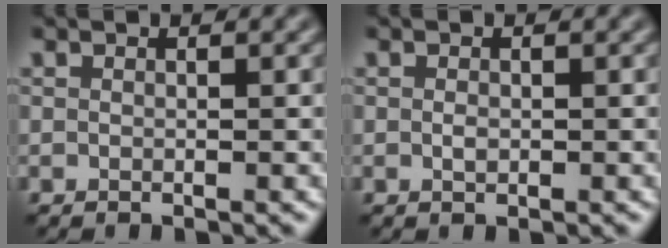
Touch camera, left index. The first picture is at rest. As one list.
[{"total": 0.7, "force": [0.0, 0.4, 0.5], "torque": [-0.010, 0.000, 0.000]}]